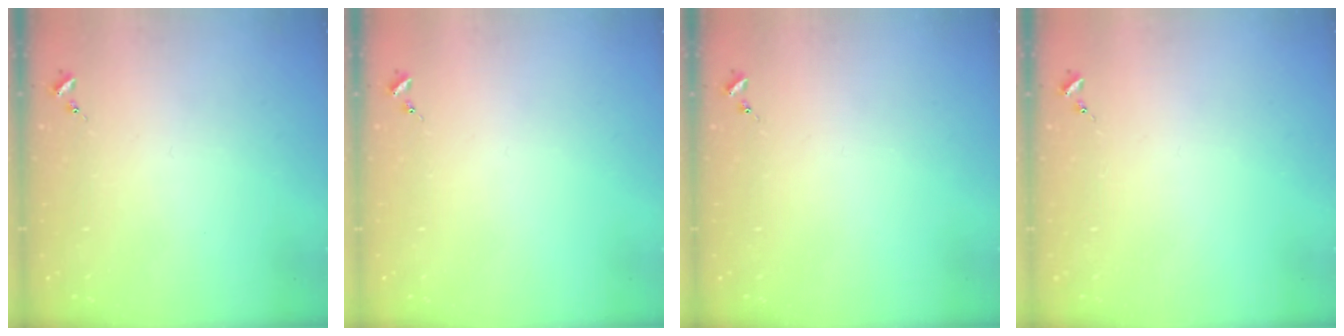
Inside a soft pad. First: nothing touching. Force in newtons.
{"total": 0.0}
{"total": 0.0}
{"total": 0.0}